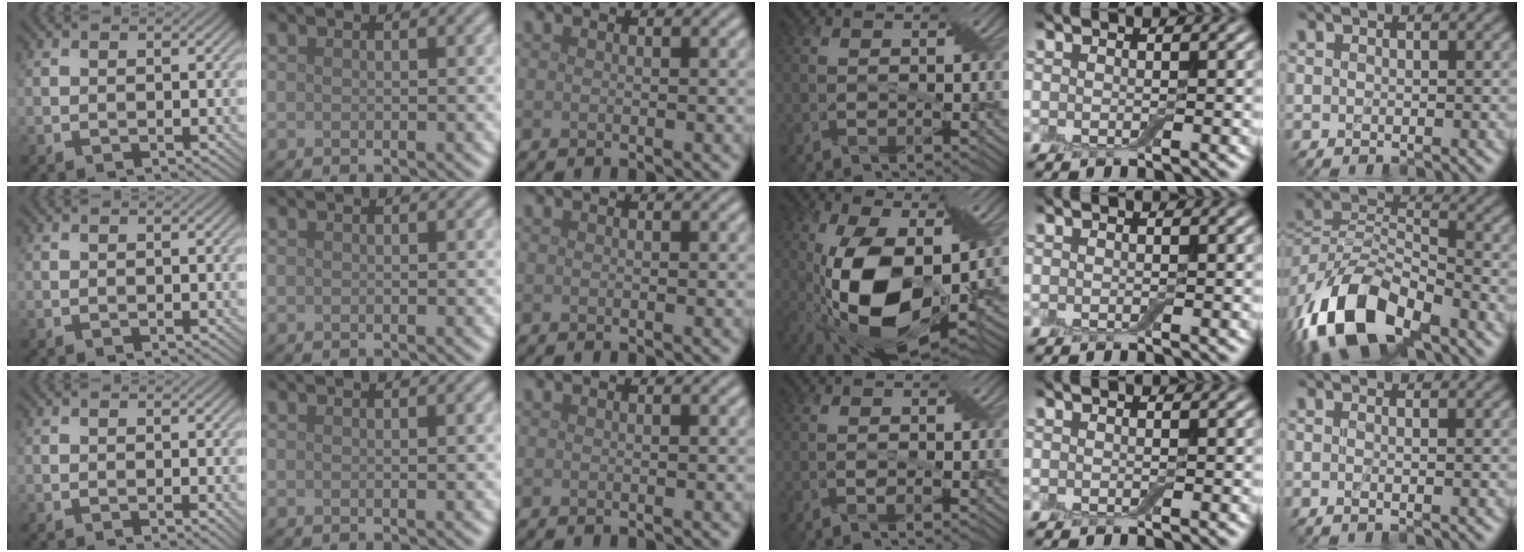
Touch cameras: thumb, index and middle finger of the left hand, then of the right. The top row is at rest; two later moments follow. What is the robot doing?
{"motion": "cut", "object": "aluminum foil"}